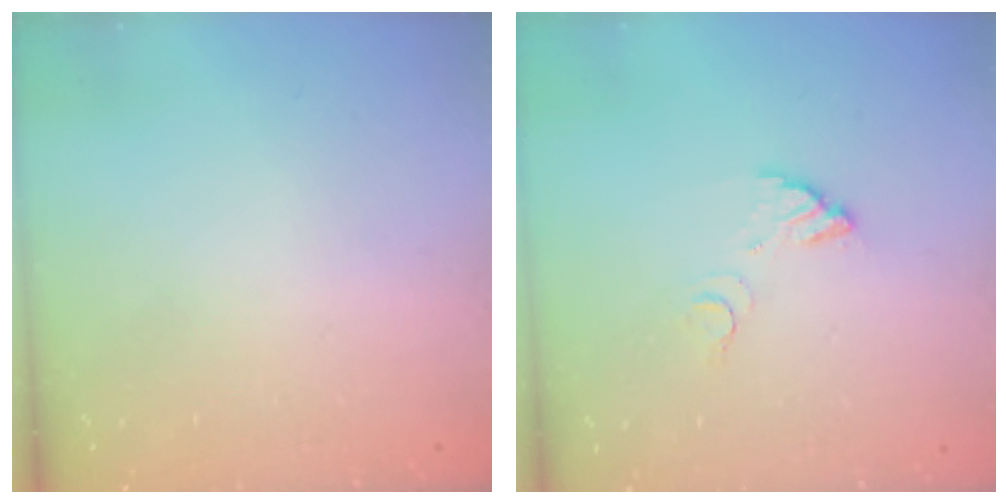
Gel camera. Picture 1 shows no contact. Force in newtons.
{"total": 4.0, "press": 4.0, "slide": 0.2}